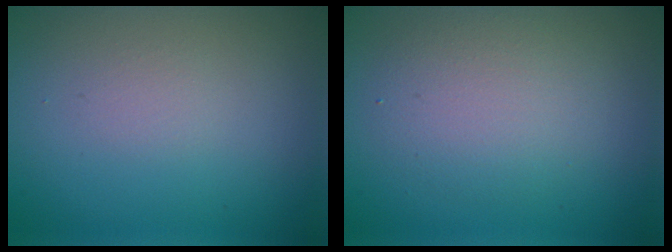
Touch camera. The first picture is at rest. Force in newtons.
{"total": 3.4, "press": 3.4, "slide": 0.2}